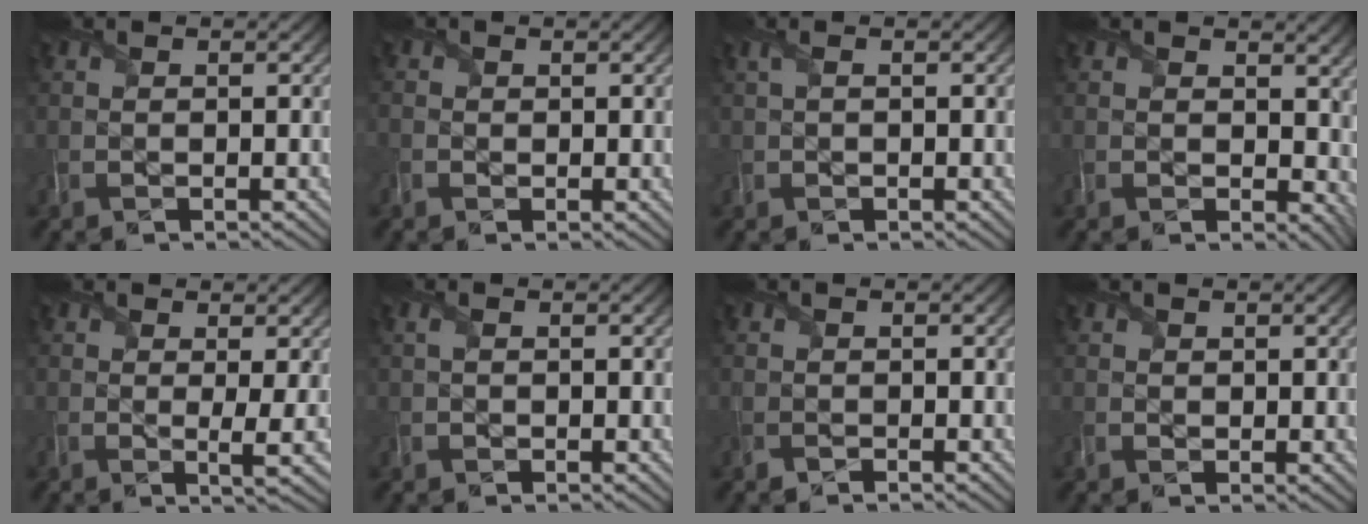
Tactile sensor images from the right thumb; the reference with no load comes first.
{"total": 1.0, "force": [-0.3, 1.0, -0.1], "torque": [0.004, -0.004, -0.007]}
{"total": 1.3, "force": [0.3, 0.6, 1.2], "torque": [-0.026, 0.004, 0.006]}
{"total": 5.3, "force": [1.4, 4.0, 3.1], "torque": [-0.053, -0.014, 0.030]}
{"total": 3.0, "force": [0.2, 0.3, 2.9], "torque": [-0.045, -0.011, 0.003]}
{"total": 1.0, "force": [0.0, 0.6, 0.8], "torque": [-0.015, 0.001, 0.004]}
{"total": 0.8, "force": [-0.7, 0.4, 0.0], "torque": [-0.001, -0.002, -0.018]}
{"total": 0.8, "force": [0.5, 0.6, 0.0], "torque": [0.002, 0.000, 0.012]}